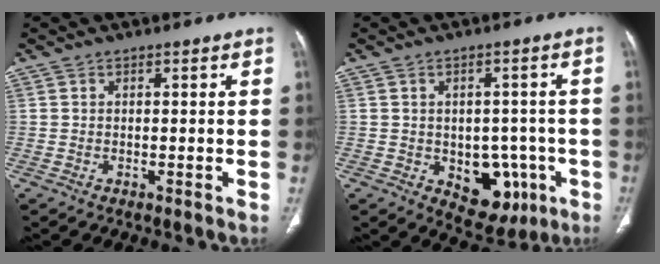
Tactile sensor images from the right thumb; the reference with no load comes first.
{"total": 10.1, "force": [-3.0, 7.0, 6.7], "torque": [-0.038, 0.015, -0.022]}